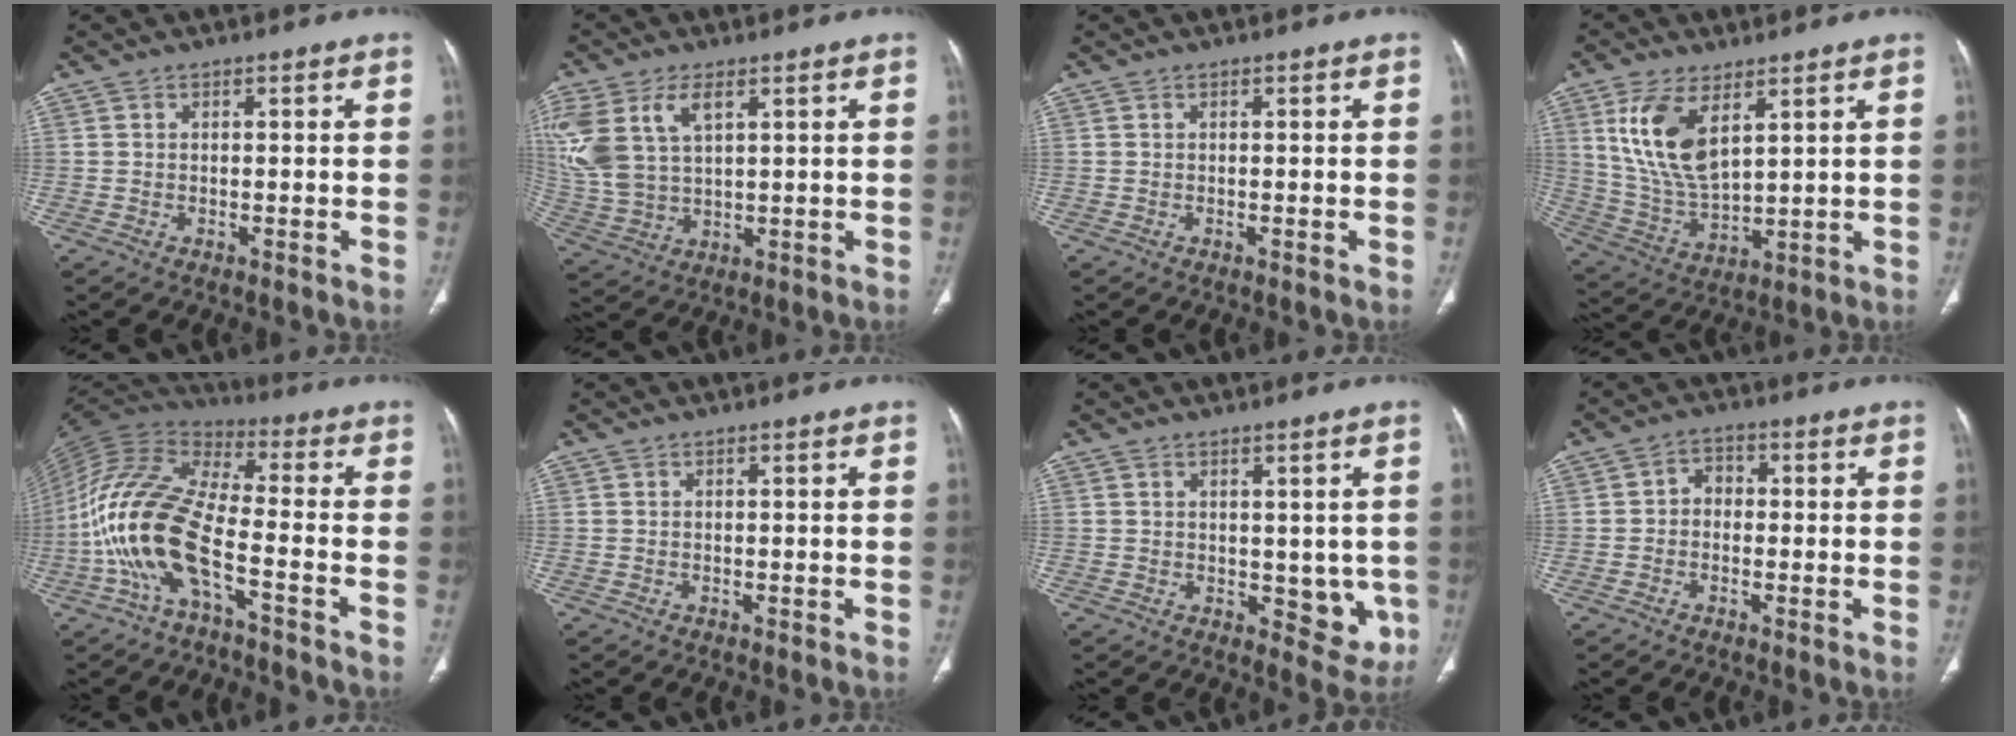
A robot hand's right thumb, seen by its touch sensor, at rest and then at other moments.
{"total": 13.0, "force": [5.2, 7.2, 9.4], "torque": [-0.218, -0.003, 0.115]}
{"total": 0.0}
{"total": 13.1, "force": [5.6, 6.2, 10.1], "torque": [-0.196, -0.022, 0.125]}
{"total": 17.0, "force": [-6.0, 6.2, 14.7], "torque": [-0.314, 0.058, -0.121]}
{"total": 0.0}
{"total": 6.3, "force": [0.1, 3.8, 5.0], "torque": [-0.030, -0.014, 0.015]}
{"total": 3.2, "force": [-0.4, 2.7, 1.8], "torque": [-0.010, 0.016, -0.018]}